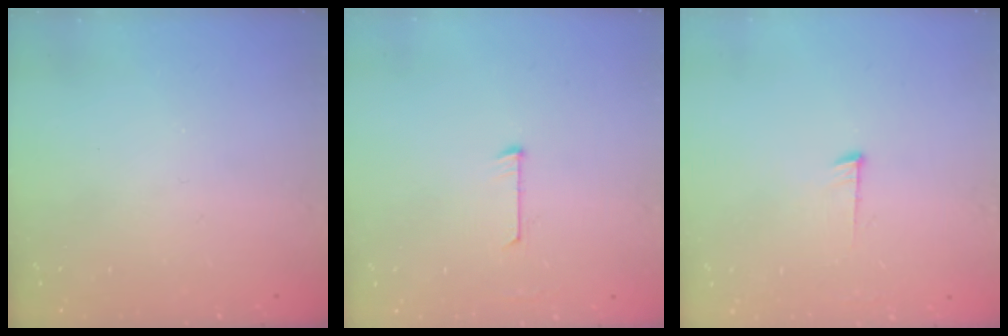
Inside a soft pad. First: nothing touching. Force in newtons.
{"total": 5.9, "press": 5.9, "slide": 0.4}
{"total": 6.1, "press": 6.1, "slide": 0.6}